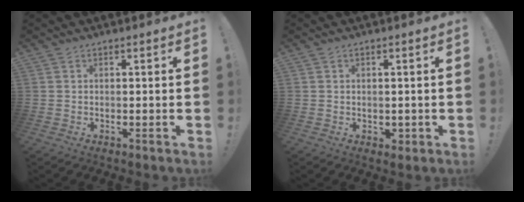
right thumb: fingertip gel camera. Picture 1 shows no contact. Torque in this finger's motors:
{"motor_torque": [-0.01, 0.05, -0.14, 0.07, -0.01]}